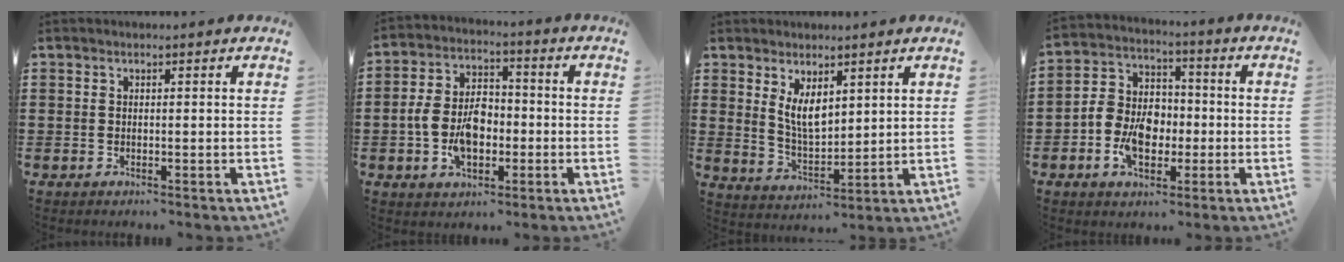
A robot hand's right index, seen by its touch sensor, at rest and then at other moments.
{"total": 8.1, "force": [-1.6, 5.5, 5.7], "torque": [-0.124, 0.009, -0.035]}
{"total": 5.3, "force": [2.5, 2.3, 4.0], "torque": [-0.086, -0.002, 0.046]}
{"total": 8.2, "force": [-2.1, 6.3, 4.9], "torque": [-0.111, 0.012, -0.042]}